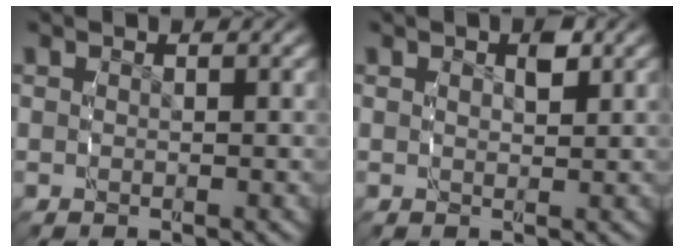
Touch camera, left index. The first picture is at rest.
{"total": 0.8, "force": [0.4, 0.4, 0.6], "torque": [-0.003, -0.004, 0.007]}